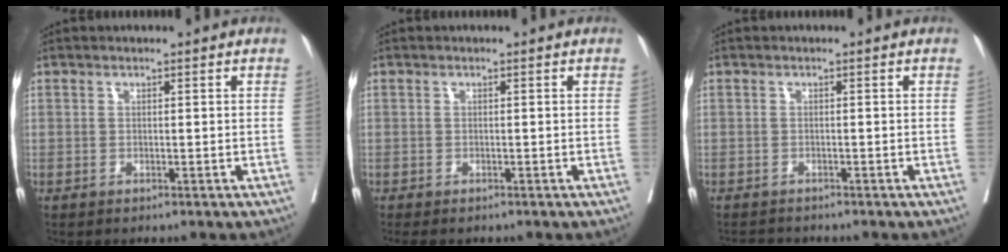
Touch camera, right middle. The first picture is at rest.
{"total": 2.3, "force": [-2.0, 0.9, 1.0], "torque": [-0.013, -0.007, -0.025]}
{"total": 2.4, "force": [-2.3, 0.5, 0.3], "torque": [-0.004, -0.008, -0.037]}